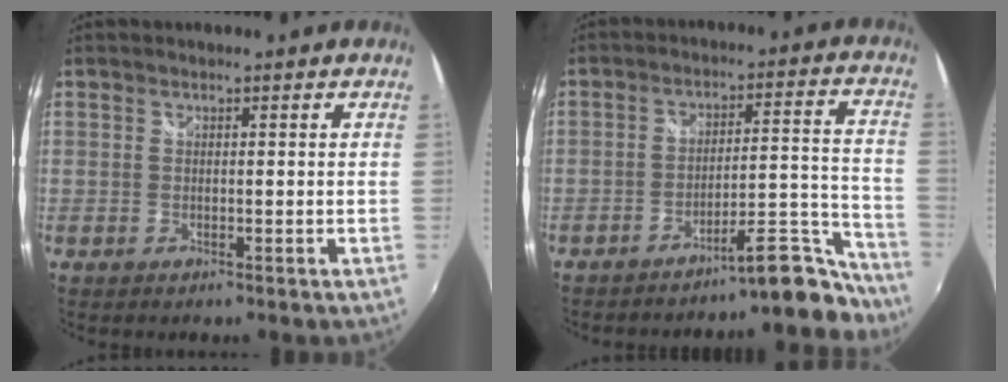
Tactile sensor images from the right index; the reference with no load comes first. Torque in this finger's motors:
{"motor_torque": [0.42, -0.40, 0.11, 0.01]}